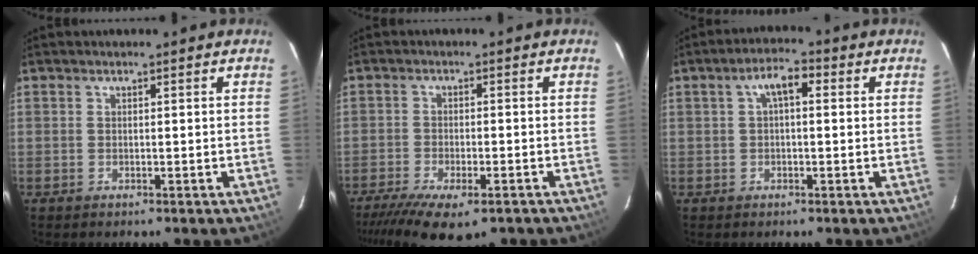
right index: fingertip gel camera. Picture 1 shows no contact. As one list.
[{"total": 12.7, "force": [-9.4, 4.1, 7.4], "torque": [-0.162, -0.044, -0.150]}, {"total": 4.4, "force": [0.9, 1.9, 3.8], "torque": [-0.068, 0.018, 0.017]}]